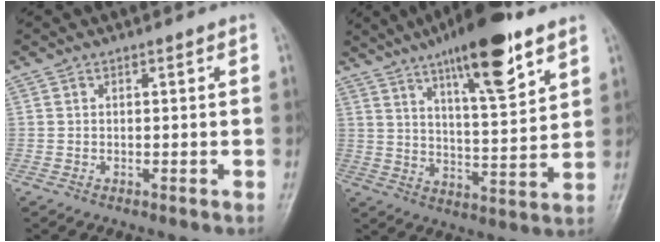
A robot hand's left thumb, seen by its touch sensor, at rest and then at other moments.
{"total": 17.1, "force": [10.4, 4.2, 12.8], "torque": [-0.182, -0.047, 0.170]}